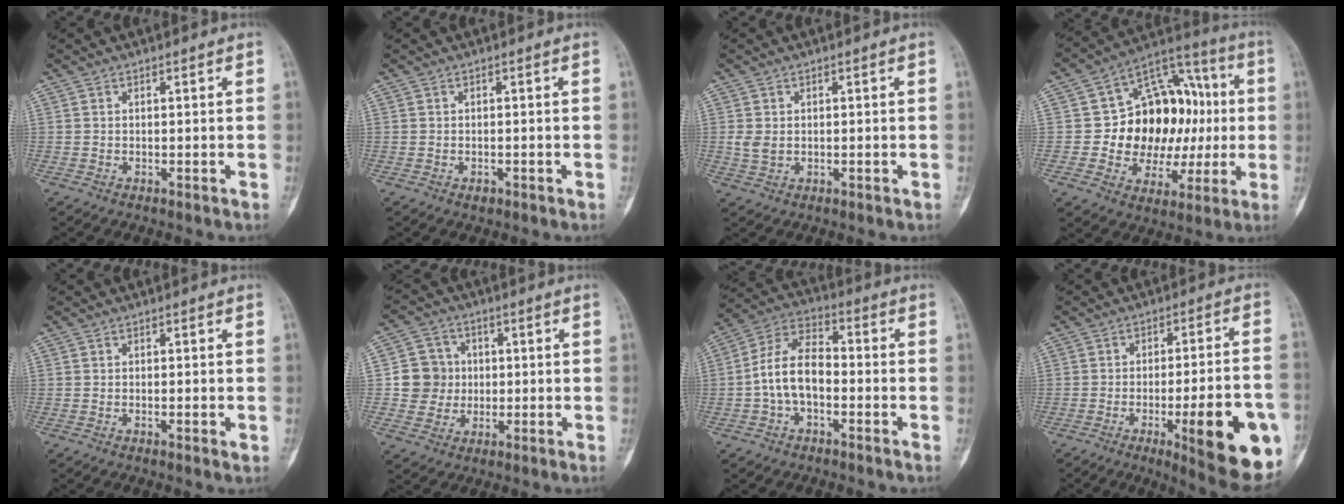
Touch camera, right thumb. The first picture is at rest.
{"total": 0.9, "force": [-0.5, 0.7, 0.4], "torque": [-0.003, 0.003, -0.007]}
{"total": 2.5, "force": [0.1, 1.8, 1.7], "torque": [-0.032, -0.002, 0.005]}
{"total": 20.5, "force": [0.5, 15.2, 13.8], "torque": [-0.133, 0.038, 0.017]}
{"total": 1.5, "force": [-0.4, 0.4, 1.3], "torque": [-0.018, -0.002, -0.006]}
{"total": 8.0, "force": [0.1, 7.7, 1.9], "torque": [0.004, 0.011, -0.001]}
{"total": 10.3, "force": [-1.9, 6.1, 8.1], "torque": [-0.145, 0.039, -0.046]}
{"total": 19.2, "force": [-6.7, 4.1, 17.5], "torque": [-0.193, 0.011, -0.079]}